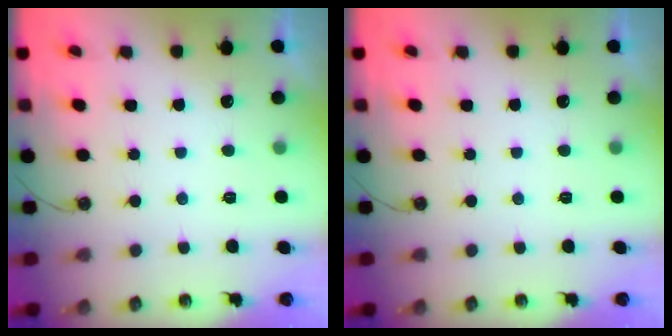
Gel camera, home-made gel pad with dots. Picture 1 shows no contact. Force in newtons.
{"total": 0.0}